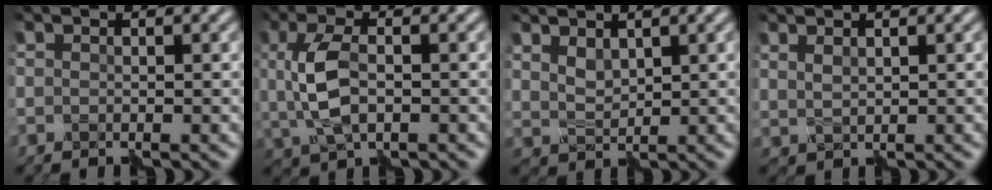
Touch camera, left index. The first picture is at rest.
{"total": 4.7, "force": [0.4, 2.3, 4.1], "torque": [-0.099, 0.004, 0.008]}
{"total": 1.6, "force": [1.2, 0.7, 0.8], "torque": [-0.020, -0.003, 0.030]}
{"total": 1.1, "force": [0.9, 0.2, 0.7], "torque": [-0.017, -0.002, 0.022]}